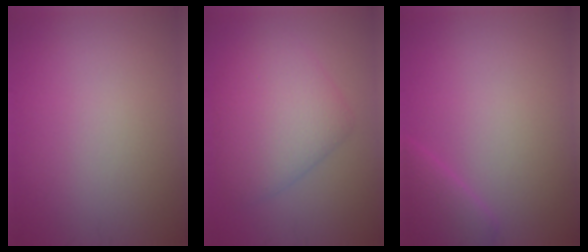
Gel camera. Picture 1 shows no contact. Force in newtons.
{"total": 5.7, "press": 5.7, "slide": 0.2}
{"total": 2.2, "press": 2.2, "slide": 0.1}